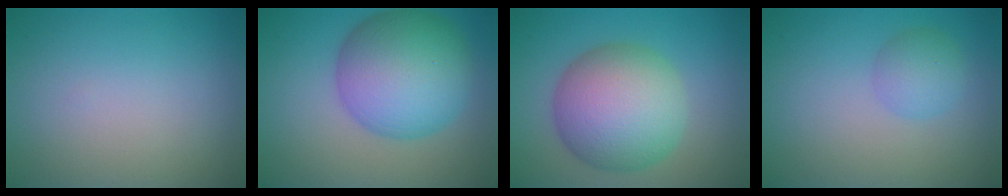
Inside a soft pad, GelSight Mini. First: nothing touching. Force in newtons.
{"total": 10.3, "press": 10.3, "slide": 0.2}
{"total": 9.7, "press": 9.7, "slide": 0.1}
{"total": 2.2, "press": 2.2, "slide": 0.0}